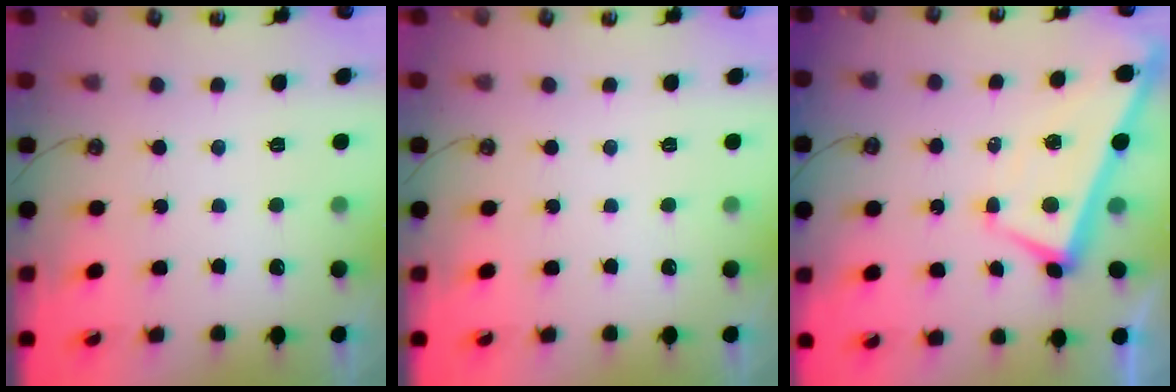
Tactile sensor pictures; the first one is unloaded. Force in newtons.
{"total": 0.0}
{"total": 2.4, "press": 2.3, "slide": 0.7}